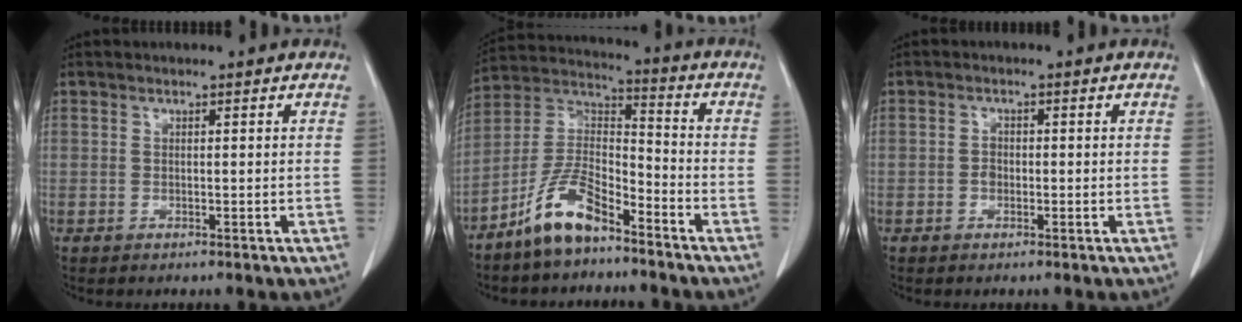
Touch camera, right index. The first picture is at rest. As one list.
[{"total": 10.8, "force": [-7.7, 3.4, 6.7], "torque": [-0.145, 0.012, -0.153]}, {"total": 1.3, "force": [-0.4, 1.0, 0.7], "torque": [-0.011, 0.004, -0.007]}]